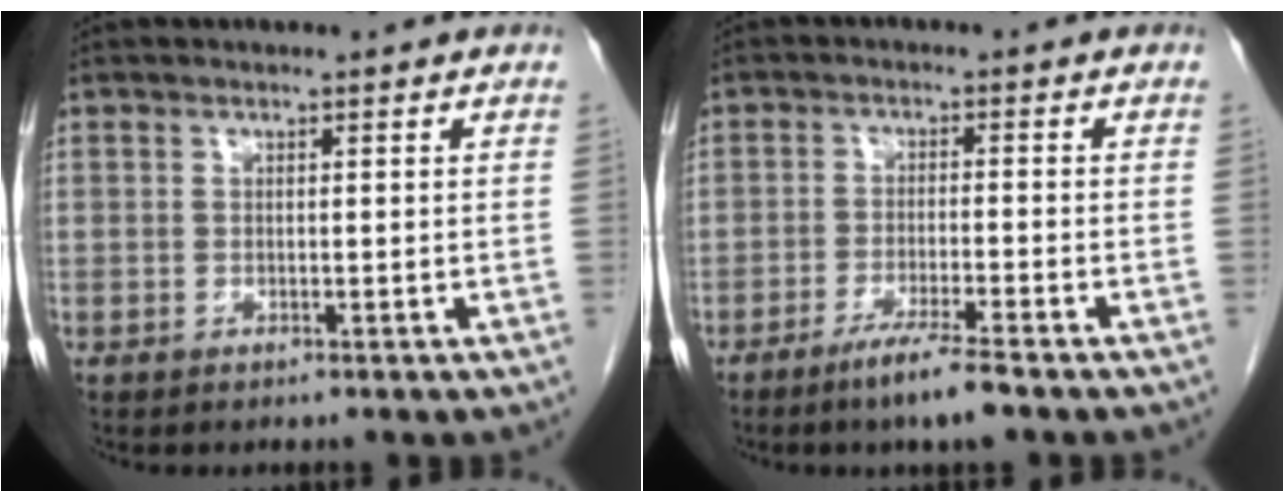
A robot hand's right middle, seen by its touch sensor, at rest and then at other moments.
{"total": 5.4, "force": [-3.9, -0.3, 3.8], "torque": [-0.073, -0.014, -0.073]}